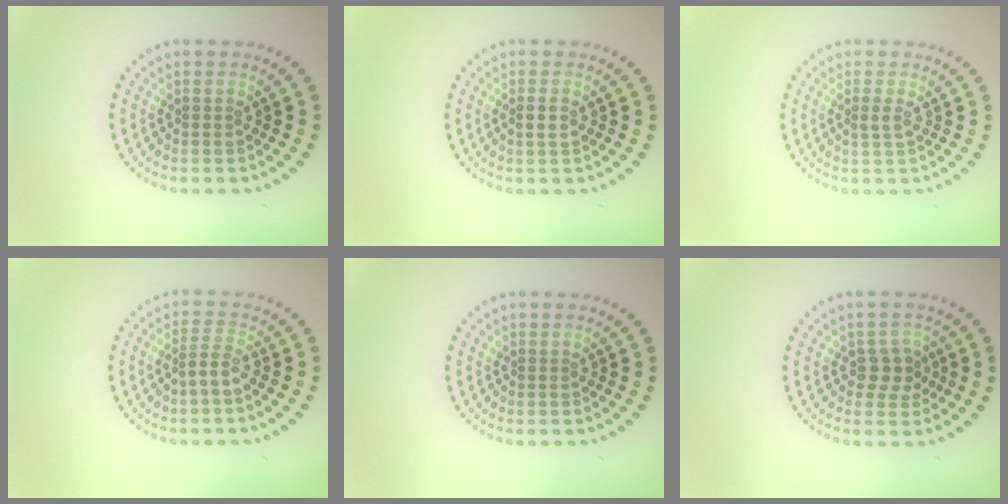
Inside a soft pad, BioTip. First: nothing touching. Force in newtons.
{"total": 1.1, "press": 1.0, "slide": 0.5}
{"total": 1.1, "press": 1.0, "slide": 0.4}
{"total": 1.8, "press": 1.1, "slide": 1.4}
{"total": 0.0}
{"total": 2.2, "press": 2.1, "slide": 0.6}